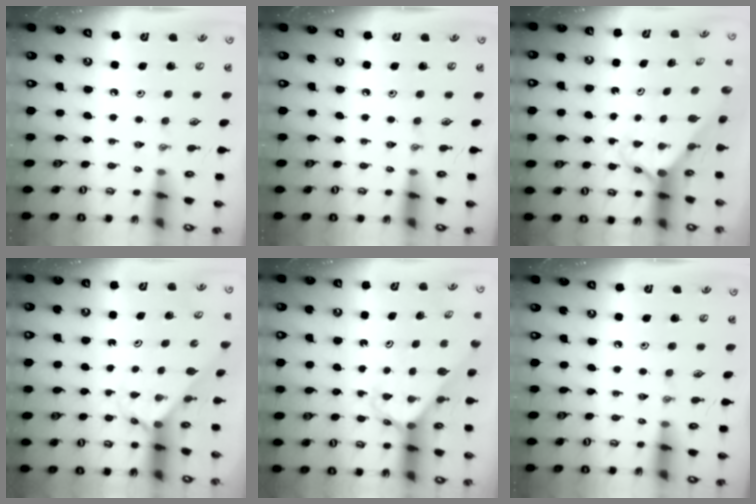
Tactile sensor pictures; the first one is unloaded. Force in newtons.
{"total": 0.0}
{"total": 3.0, "press": 3.0, "slide": 0.3}
{"total": 1.9, "press": 1.9, "slide": 0.2}
{"total": 2.6, "press": 2.6, "slide": 0.2}
{"total": 0.0}